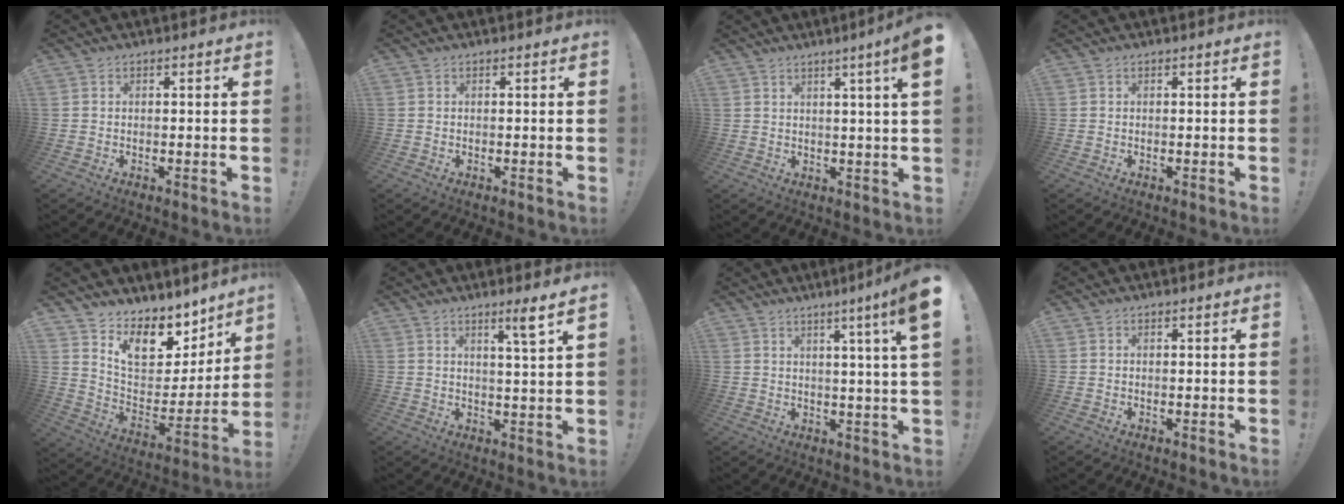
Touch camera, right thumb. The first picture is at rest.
{"total": 0.0}
{"total": 5.8, "force": [2.6, -1.0, 5.1], "torque": [-0.075, -0.017, 0.036]}
{"total": 0.0}
{"total": 12.5, "force": [8.9, 6.8, 5.7], "torque": [-0.095, -0.076, 0.162]}
{"total": 5.5, "force": [3.3, -1.0, 4.4], "torque": [-0.059, -0.025, 0.044]}
{"total": 8.0, "force": [3.1, -1.3, 7.2], "torque": [-0.104, -0.026, 0.041]}
{"total": 0.0}